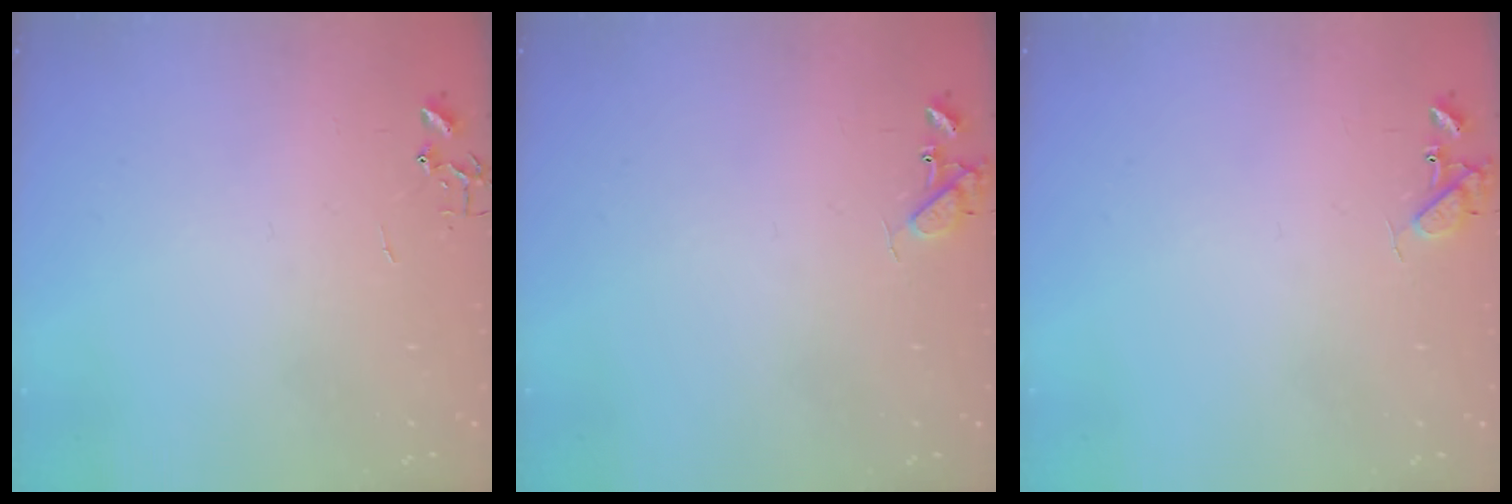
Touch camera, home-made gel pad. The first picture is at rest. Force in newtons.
{"total": 8.6, "press": 8.6, "slide": 0.7}
{"total": 8.6, "press": 8.6, "slide": 0.7}